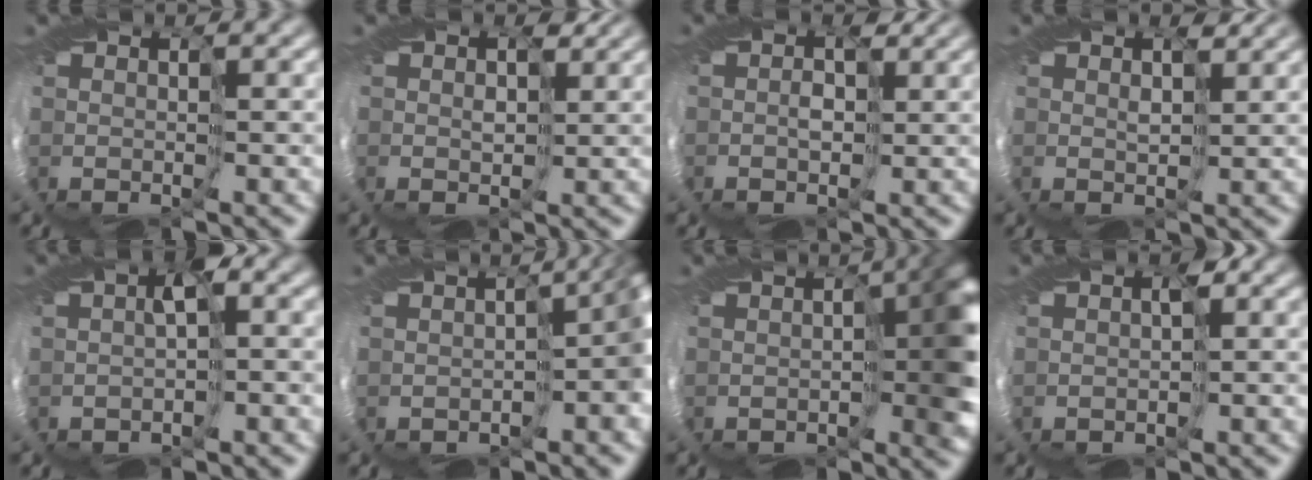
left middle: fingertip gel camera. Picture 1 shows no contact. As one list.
[{"total": 1.6, "force": [1.0, 1.1, 0.5], "torque": [-0.013, 0.005, 0.010]}, {"total": 1.5, "force": [0.1, 1.2, 0.8], "torque": [-0.020, 0.002, 0.001]}, {"total": 1.9, "force": [1.6, 0.7, 0.7], "torque": [-0.022, 0.009, 0.016]}, {"total": 2.9, "force": [-0.1, 1.4, 2.5], "torque": [-0.052, -0.001, 0.001]}, {"total": 5.5, "force": [-0.7, 2.0, 5.1], "torque": [-0.067, -0.018, -0.010]}, {"total": 6.1, "force": [0.0, 2.1, 5.8], "torque": [-0.068, 0.001, 0.001]}, {"total": 2.8, "force": [0.1, 1.6, 2.2], "torque": [-0.029, 0.007, 0.008]}]